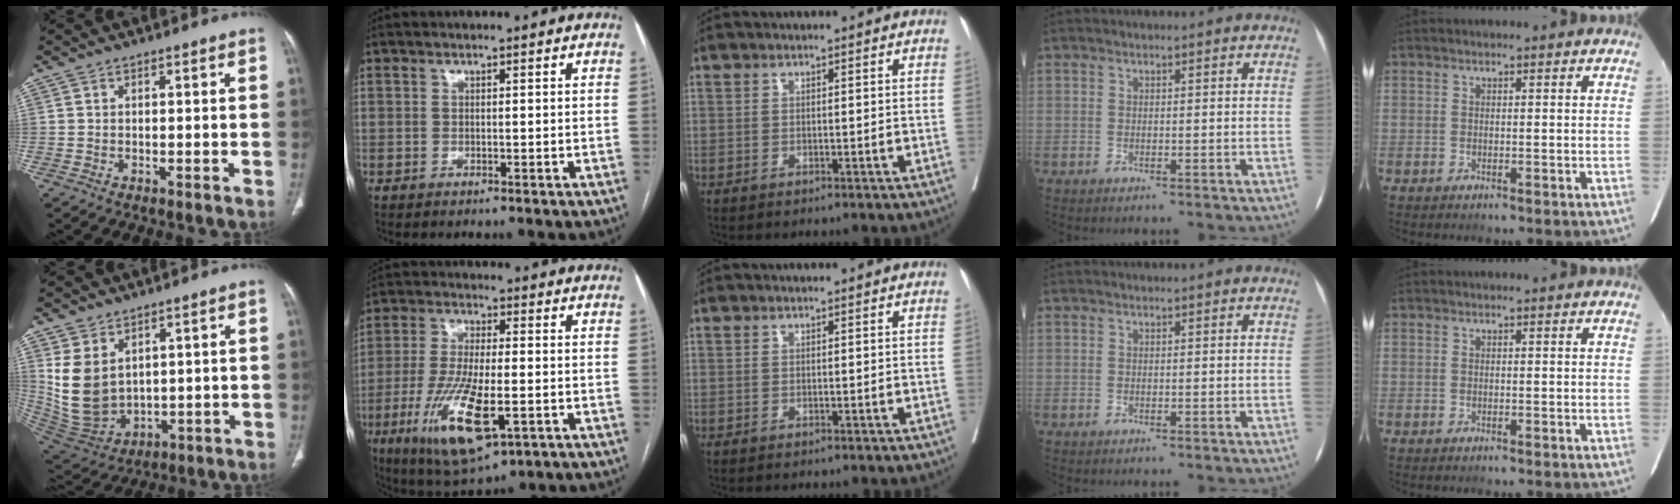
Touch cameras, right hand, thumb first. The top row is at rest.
{"thumb": {"total": 12.0, "force": [3.6, 8.4, 7.8], "torque": [-0.138, -0.017, 0.101]}, "index": {"total": 13.6, "force": [-4.8, 3.6, 12.2], "torque": [-0.241, -0.026, -0.073]}}